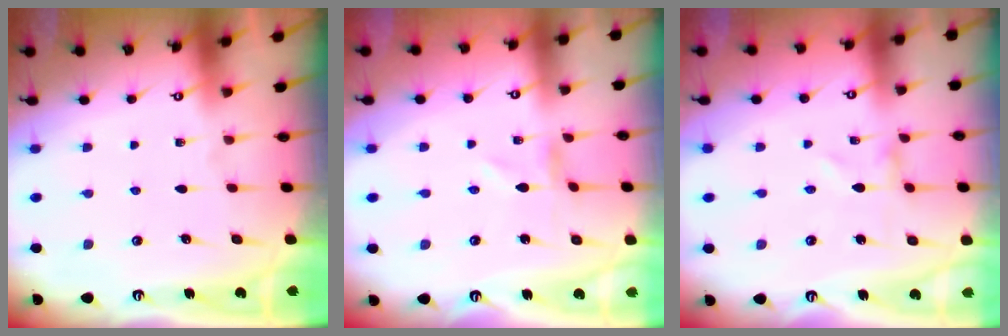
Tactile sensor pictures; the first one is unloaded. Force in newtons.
{"total": 0.9, "press": 0.8, "slide": 0.1}
{"total": 0.8, "press": 0.8, "slide": 0.1}